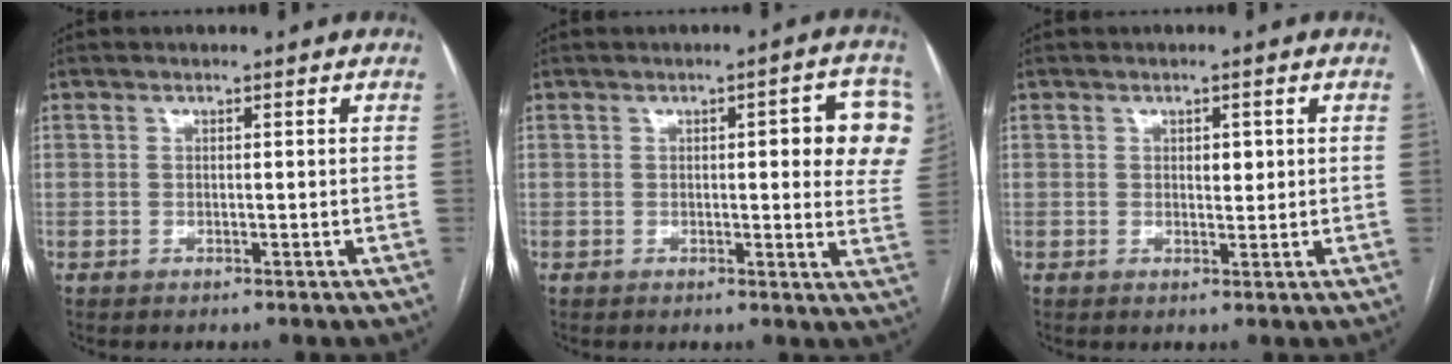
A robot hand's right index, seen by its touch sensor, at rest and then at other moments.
{"total": 10.6, "force": [2.9, 2.6, 9.8], "torque": [-0.090, 0.005, 0.025]}
{"total": 1.8, "force": [0.5, 1.0, 1.5], "torque": [-0.018, -0.001, 0.008]}